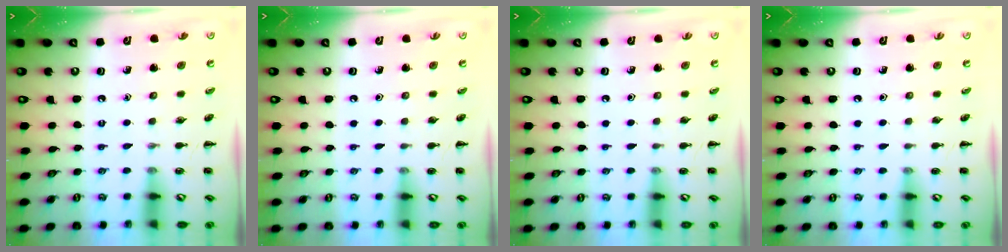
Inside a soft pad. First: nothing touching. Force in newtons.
{"total": 0.0}
{"total": 0.0}
{"total": 0.0}